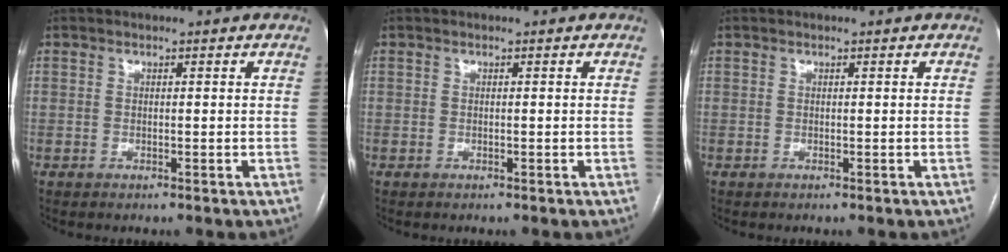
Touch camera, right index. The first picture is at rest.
{"total": 0.0}
{"total": 0.0}